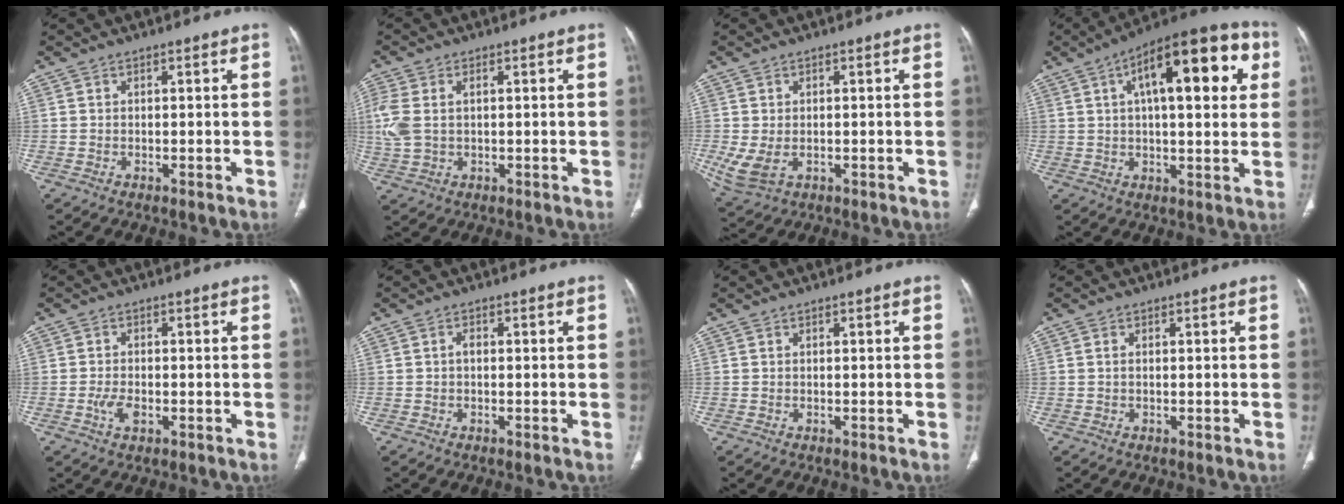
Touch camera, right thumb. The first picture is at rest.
{"total": 7.6, "force": [1.0, 4.7, 5.9], "torque": [-0.165, 0.014, 0.029]}
{"total": 5.8, "force": [-0.8, 3.9, 4.2], "torque": [-0.098, -0.004, -0.003]}
{"total": 21.0, "force": [6.6, 8.2, 18.2], "torque": [-0.239, 0.023, 0.089]}
{"total": 3.4, "force": [-1.1, 1.9, 2.6], "torque": [-0.051, 0.003, -0.018]}
{"total": 1.0, "force": [-0.1, 0.7, 0.8], "torque": [-0.012, 0.002, -0.005]}
{"total": 0.0}
{"total": 0.6, "force": [0.1, 0.4, 0.5], "torque": [-0.014, 0.005, 0.004]}